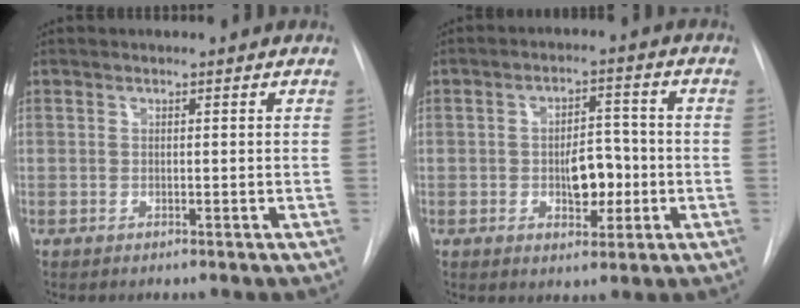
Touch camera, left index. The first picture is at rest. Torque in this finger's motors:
{"motor_torque": [0.03, 0.03, 0.13, 0.04]}